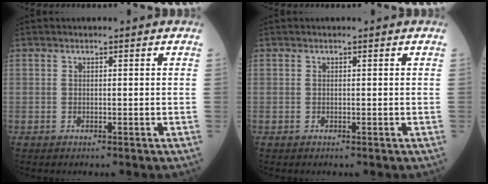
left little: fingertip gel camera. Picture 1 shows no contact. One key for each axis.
{"total": 0.0}